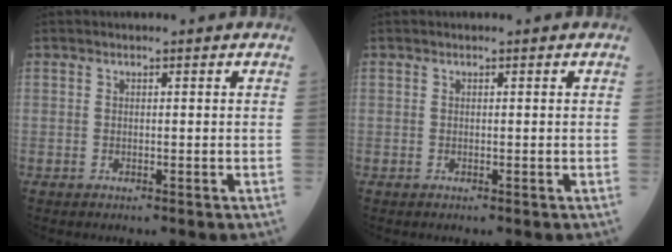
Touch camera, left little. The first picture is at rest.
{"total": 0.0}